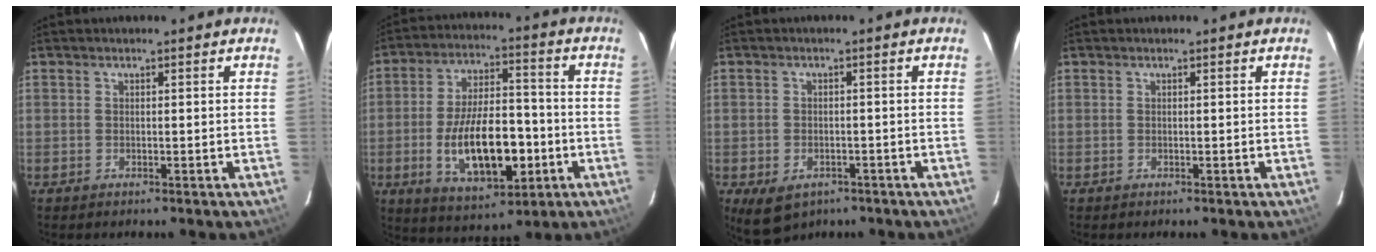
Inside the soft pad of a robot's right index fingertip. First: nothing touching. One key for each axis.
{"total": 16.9, "fx": -4.3, "fy": 7.5, "fz": 14.6, "tx": -0.274, "ty": 0.002, "tz": -0.055}
{"total": 6.4, "fx": -3.5, "fy": 4.3, "fz": 3.3, "tx": -0.065, "ty": -0.011, "tz": -0.043}
{"total": 0.0}